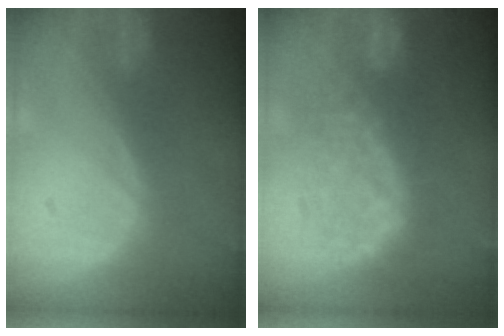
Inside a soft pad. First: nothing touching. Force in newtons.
{"total": 8.9, "press": 8.6, "slide": 2.1}